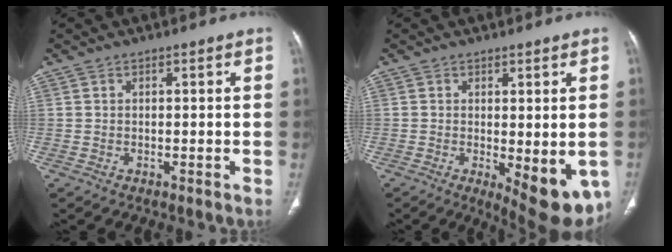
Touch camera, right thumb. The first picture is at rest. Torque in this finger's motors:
{"motor_torque": [-0.10, 0.70, 0.06, -0.04, 0.05]}